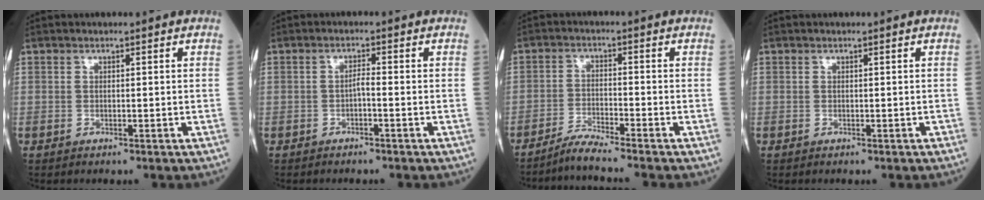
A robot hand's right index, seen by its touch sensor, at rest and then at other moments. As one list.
[{"total": 1.4, "force": [-0.6, 0.1, 1.2], "torque": [-0.020, 0.003, -0.013]}, {"total": 4.4, "force": [-4.0, -1.5, 1.1], "torque": [-0.028, -0.021, -0.080]}, {"total": 0.0}]